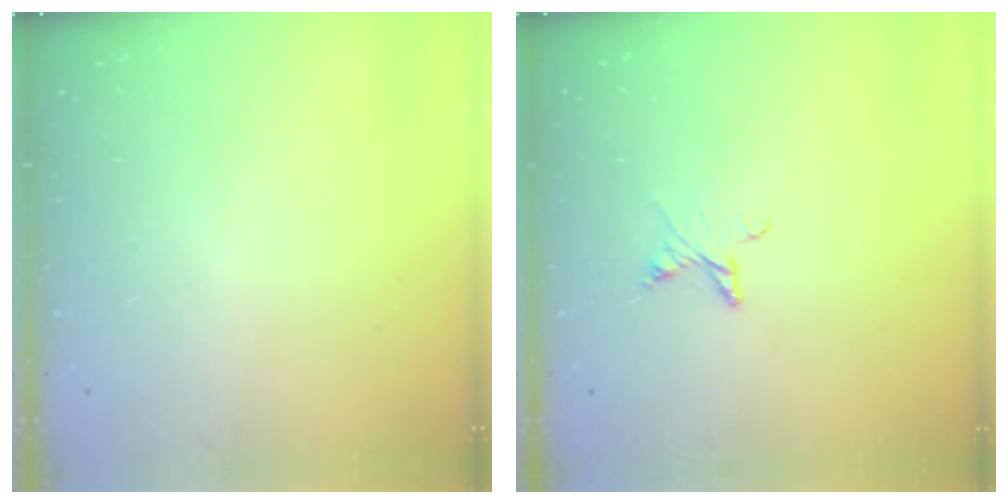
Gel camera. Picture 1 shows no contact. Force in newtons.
{"total": 4.5, "press": 4.4, "slide": 0.4}